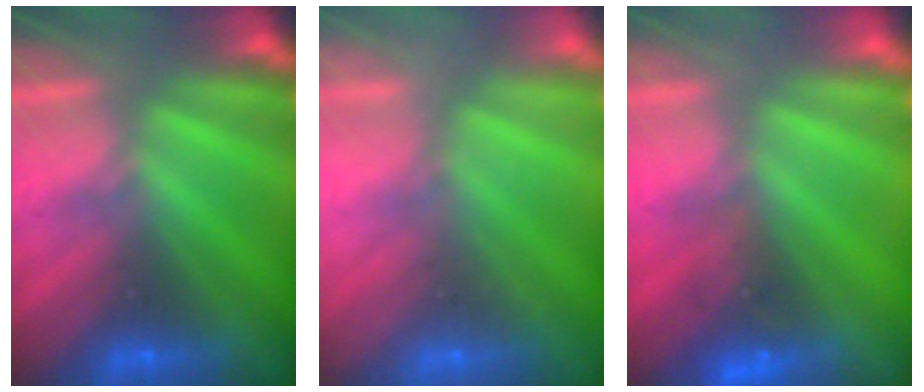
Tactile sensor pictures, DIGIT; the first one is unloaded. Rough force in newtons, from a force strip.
{"total": 2.3}
{"total": 2.6}